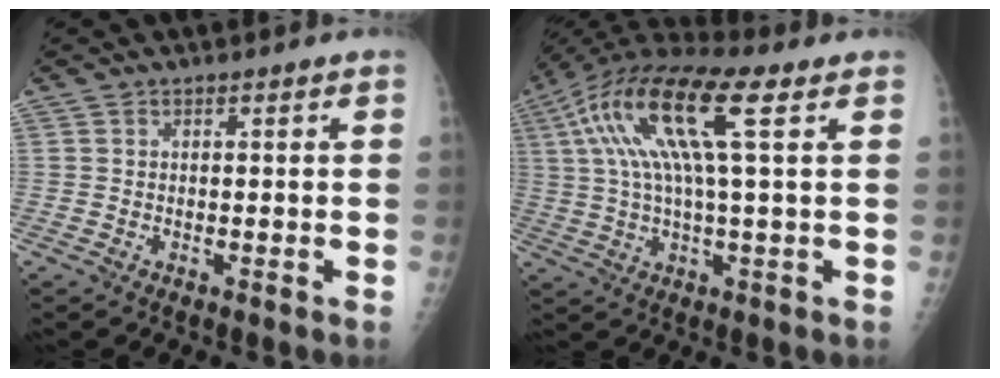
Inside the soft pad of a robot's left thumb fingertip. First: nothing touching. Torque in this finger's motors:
{"motor_torque": [0.43, 1.11, 2.42, -0.35, 0.74]}